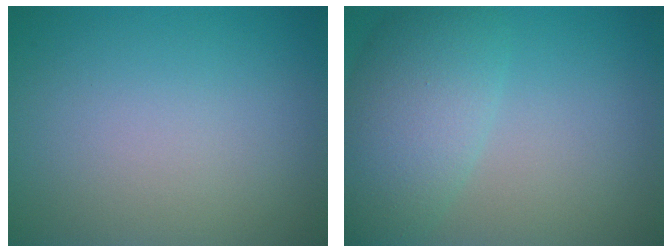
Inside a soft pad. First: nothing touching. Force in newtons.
{"total": 6.2, "press": 6.2, "slide": 0.3}